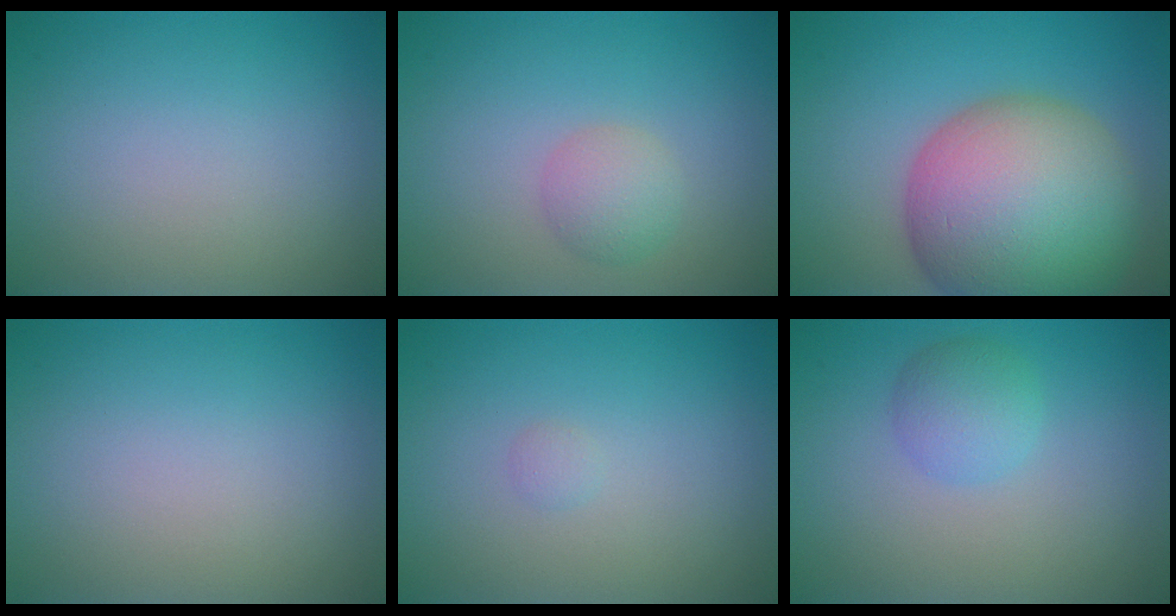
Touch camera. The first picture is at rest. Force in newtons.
{"total": 2.2, "press": 2.2, "slide": 0.0}
{"total": 15.3, "press": 15.3, "slide": 0.9}
{"total": 0.0}
{"total": 0.5, "press": 0.5, "slide": 0.1}
{"total": 2.6, "press": 2.6, "slide": 0.1}